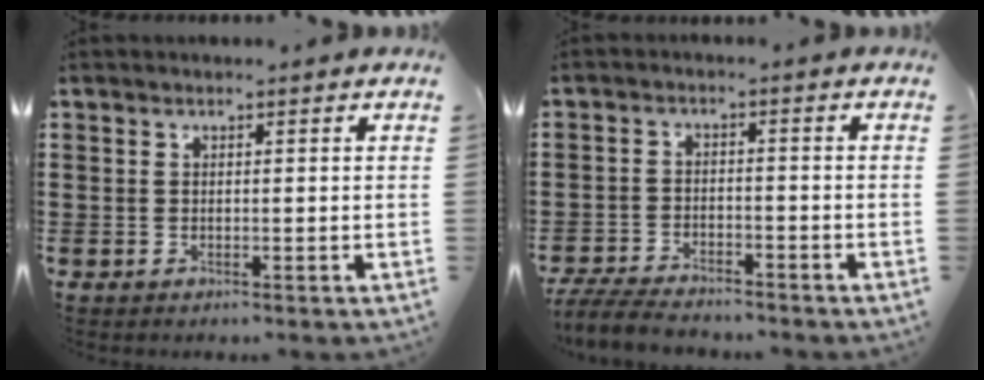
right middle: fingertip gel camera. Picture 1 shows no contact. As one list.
[{"total": 4.8, "force": [-4.6, 0.7, 1.2], "torque": [-0.040, -0.004, -0.095]}]